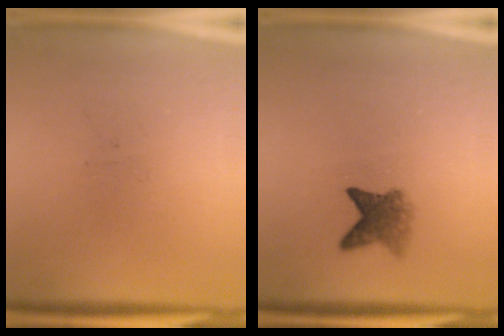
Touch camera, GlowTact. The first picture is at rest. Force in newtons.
{"total": 3.8}